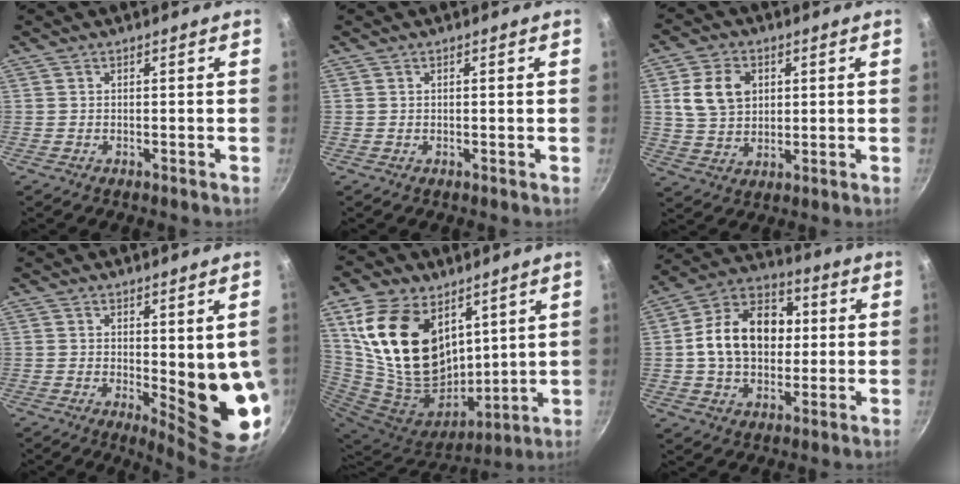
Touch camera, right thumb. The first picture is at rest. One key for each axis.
{"total": 0.0}
{"total": 9.4, "fx": 2.4, "fy": 7.0, "fz": 5.8, "tx": -0.086, "ty": 0.000, "tz": 0.044}
{"total": 11.4, "fx": 0.4, "fy": 3.6, "fz": 10.8, "tx": -0.109, "ty": -0.034, "tz": 0.014}
{"total": 25.5, "fx": 11.2, "fy": 16.5, "fz": 16.0, "tx": -0.301, "ty": -0.060, "tz": 0.220}
{"total": 16.6, "fx": 1.2, "fy": 12.1, "fz": 11.3, "tx": -0.153, "ty": 0.026, "tz": 0.003}